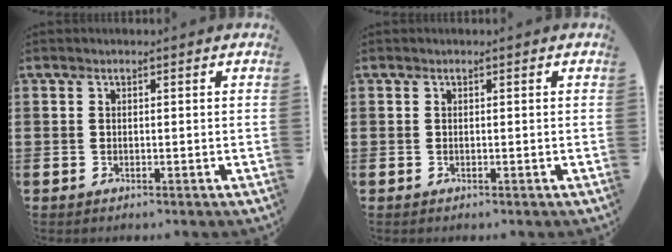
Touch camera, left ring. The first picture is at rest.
{"total": 0.0}